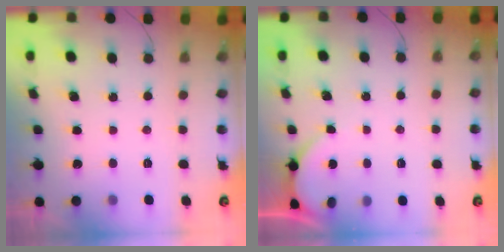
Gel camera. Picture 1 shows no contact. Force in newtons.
{"total": 2.2, "press": 2.2, "slide": 0.3}